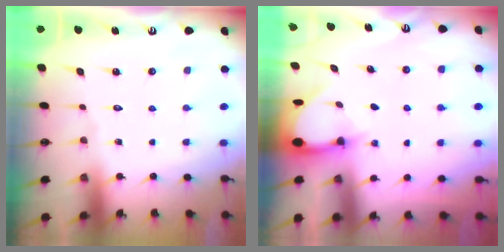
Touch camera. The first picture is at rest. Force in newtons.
{"total": 3.3, "press": 3.3, "slide": 0.2}